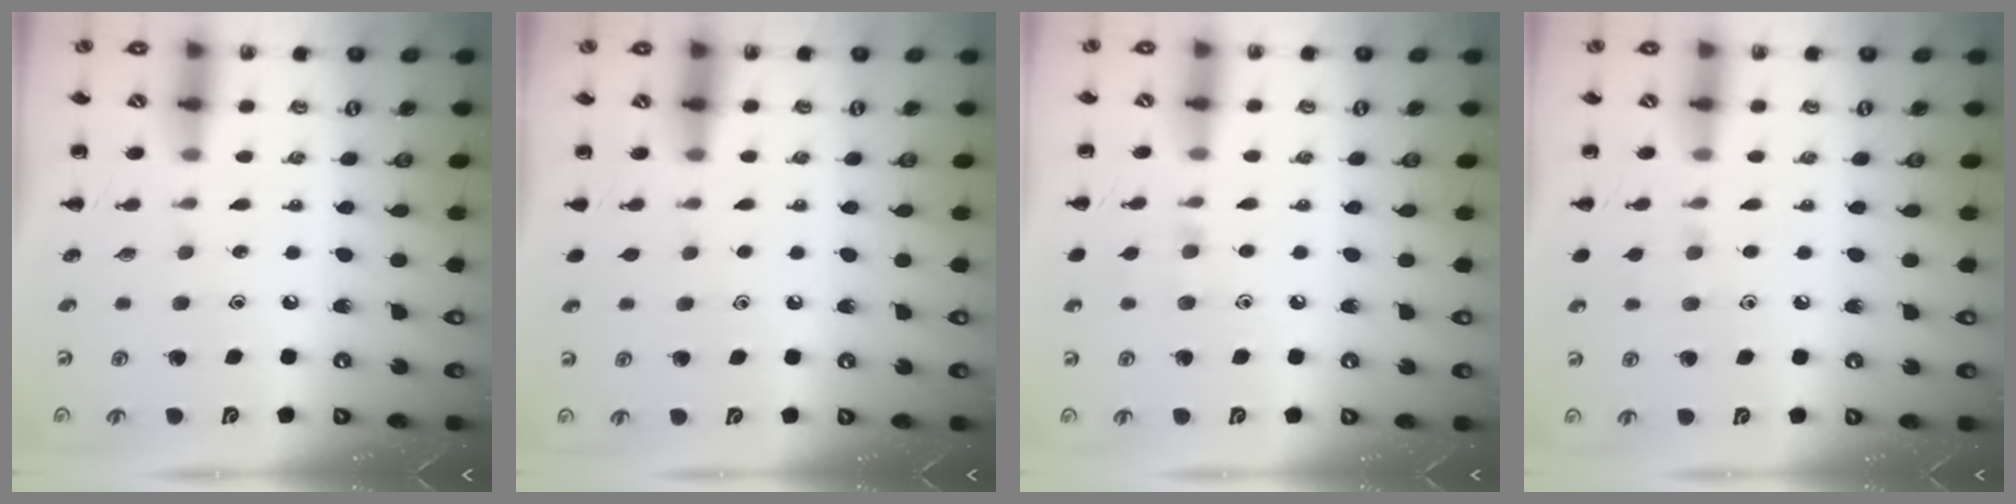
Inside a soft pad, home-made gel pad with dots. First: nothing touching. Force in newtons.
{"total": 1.1, "press": 1.1, "slide": 0.2}
{"total": 6.1, "press": 5.8, "slide": 1.9}
{"total": 5.3, "press": 4.9, "slide": 2.0}